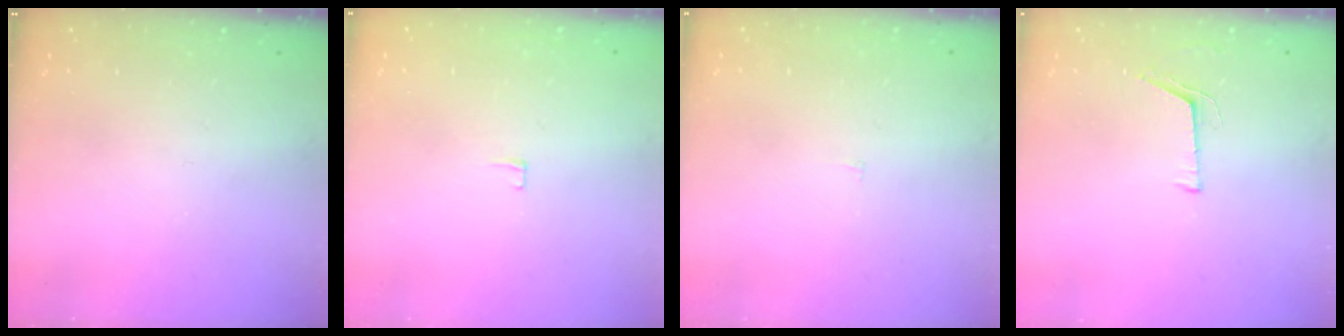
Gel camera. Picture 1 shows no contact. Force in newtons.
{"total": 3.4, "press": 3.3, "slide": 0.3}
{"total": 1.8, "press": 1.8, "slide": 0.1}
{"total": 4.2, "press": 3.5, "slide": 2.3}